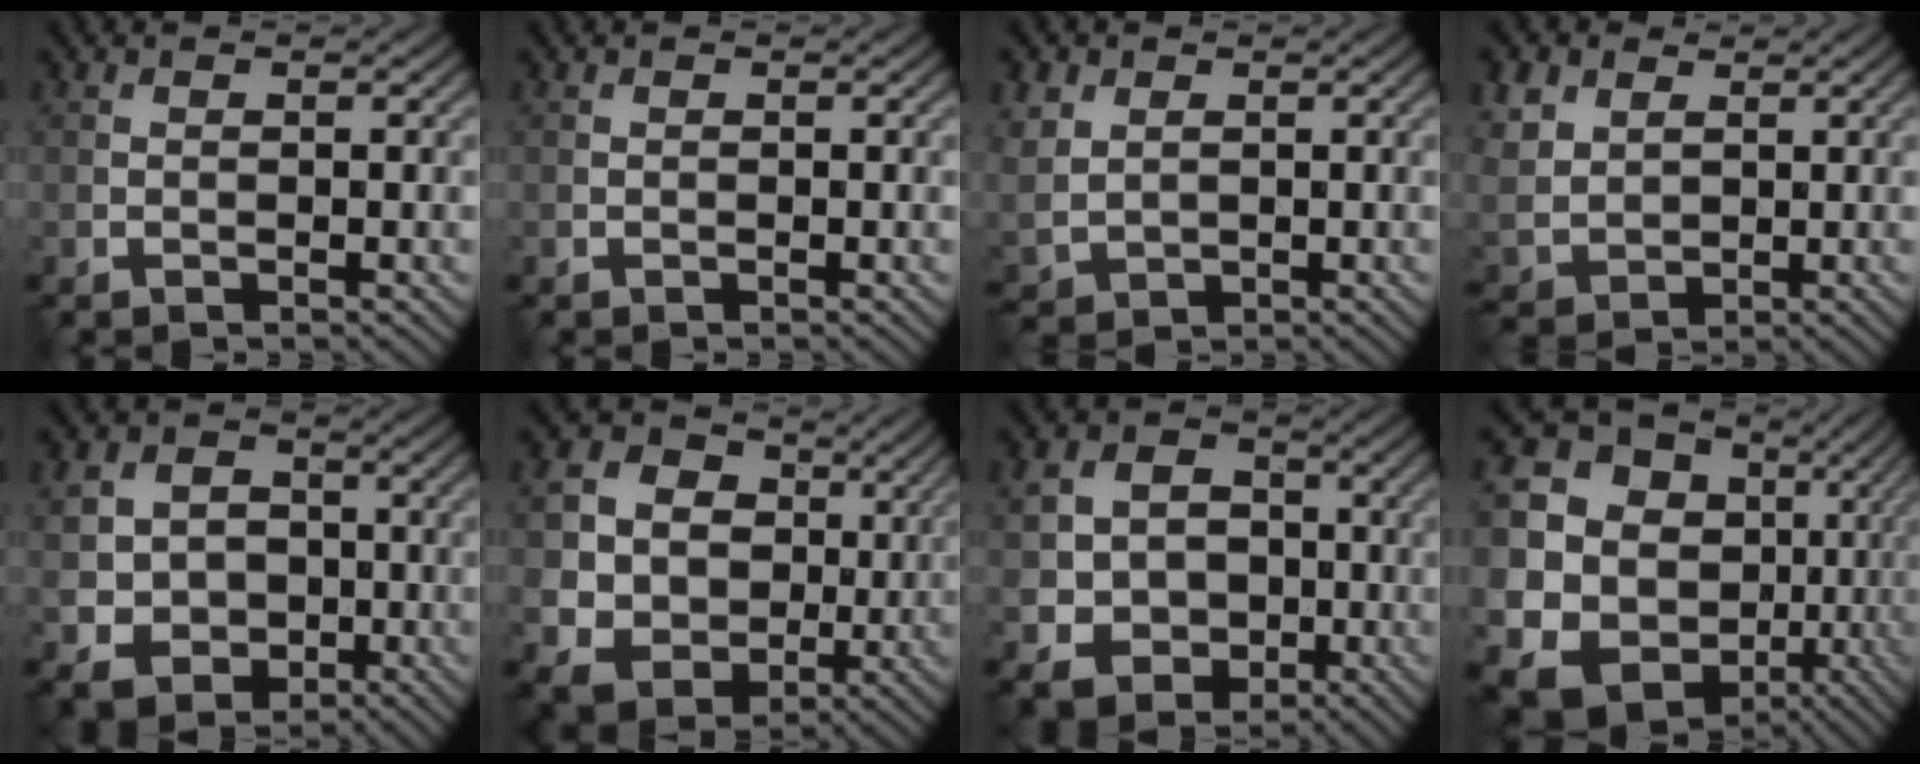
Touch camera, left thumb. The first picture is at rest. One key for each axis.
{"total": 0.0}
{"total": 4.1, "fx": 1.4, "fy": 3.2, "fz": 2.1, "tx": -0.078, "ty": 0.002, "tz": 0.035}
{"total": 5.9, "fx": 2.5, "fy": 4.5, "fz": 2.9, "tx": -0.115, "ty": 0.006, "tz": 0.054}
{"total": 8.4, "fx": -1.0, "fy": 7.5, "fz": 3.7, "tx": -0.110, "ty": -0.011, "tz": -0.029}
{"total": 13.2, "fx": 2.5, "fy": 11.6, "fz": 5.9, "tx": -0.198, "ty": 0.007, "tz": 0.057}
{"total": 9.3, "fx": -1.3, "fy": 8.2, "fz": 4.2, "tx": -0.118, "ty": -0.014, "tz": -0.039}
{"total": 18.2, "fx": -0.9, "fy": 16.5, "fz": 7.5, "tx": -0.196, "ty": -0.018, "tz": 0.004}